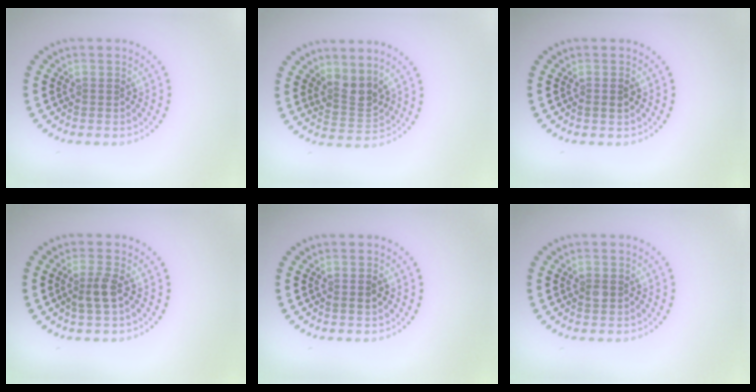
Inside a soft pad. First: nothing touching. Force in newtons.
{"total": 2.7, "press": 2.1, "slide": 1.7}
{"total": 1.0, "press": 1.0, "slide": 0.3}
{"total": 2.2, "press": 1.9, "slide": 1.0}
{"total": 1.0, "press": 1.0, "slide": 0.3}
{"total": 1.0, "press": 1.0, "slide": 0.2}